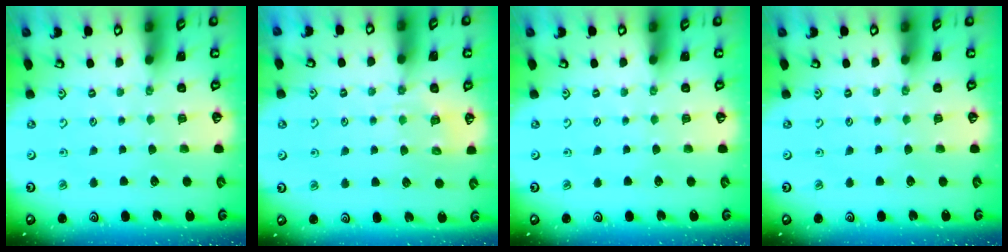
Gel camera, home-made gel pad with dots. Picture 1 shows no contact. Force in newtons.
{"total": 5.9, "press": 5.8, "slide": 1.0}
{"total": 0.0}
{"total": 0.0}